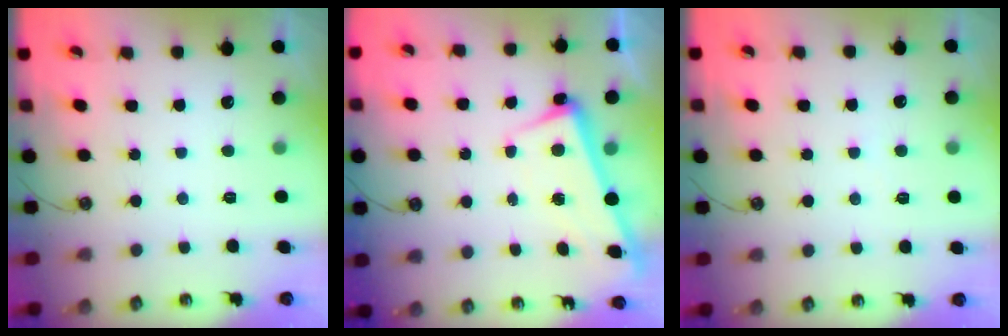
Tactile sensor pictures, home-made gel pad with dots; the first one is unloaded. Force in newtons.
{"total": 2.4, "press": 2.3, "slide": 0.8}
{"total": 3.0, "press": 3.0, "slide": 0.2}